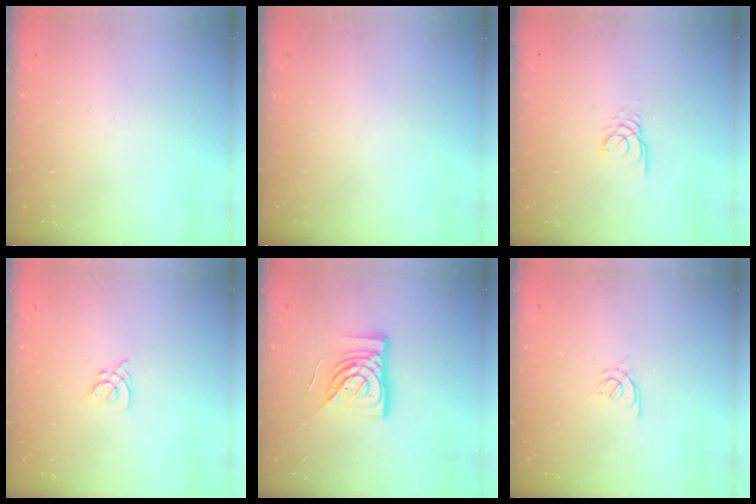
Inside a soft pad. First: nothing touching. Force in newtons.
{"total": 0.0}
{"total": 2.5, "press": 2.5, "slide": 0.2}
{"total": 2.0, "press": 1.9, "slide": 0.6}
{"total": 15.0, "press": 15.0, "slide": 1.4}
{"total": 2.9, "press": 2.8, "slide": 0.8}